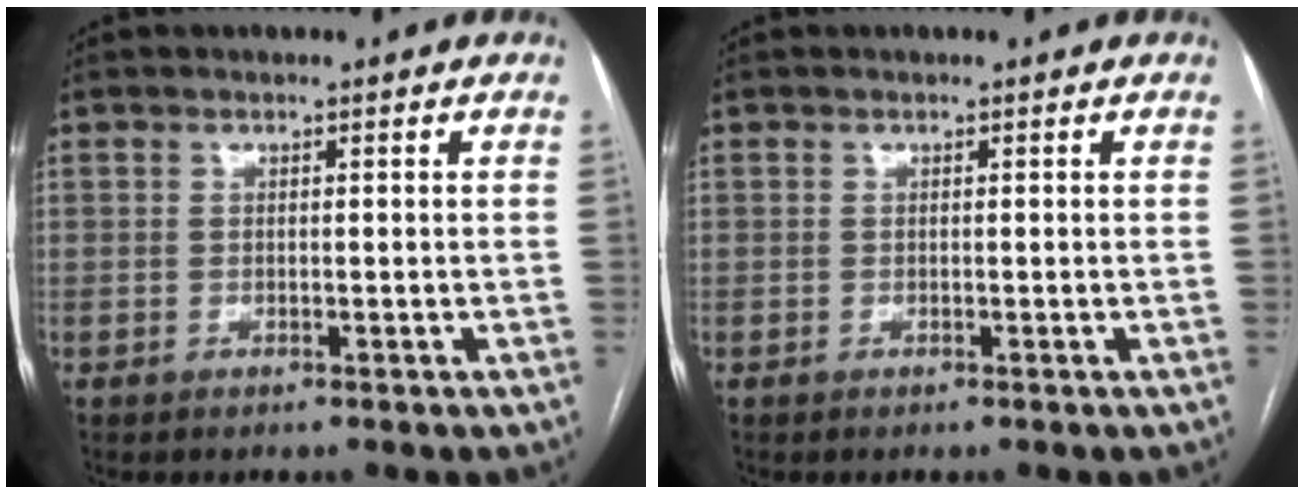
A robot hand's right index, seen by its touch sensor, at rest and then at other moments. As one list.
[{"total": 0.0}]